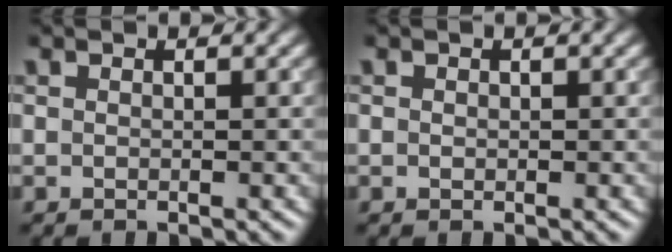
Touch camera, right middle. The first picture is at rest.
{"total": 0.0}